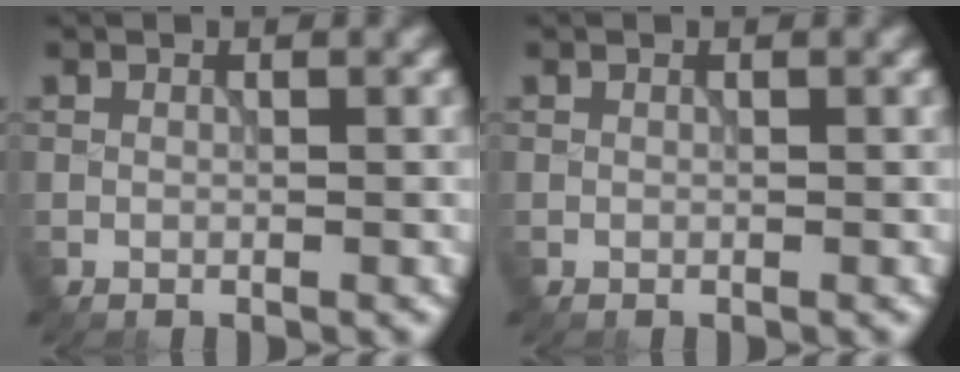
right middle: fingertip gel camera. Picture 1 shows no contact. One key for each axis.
{"total": 0.0}